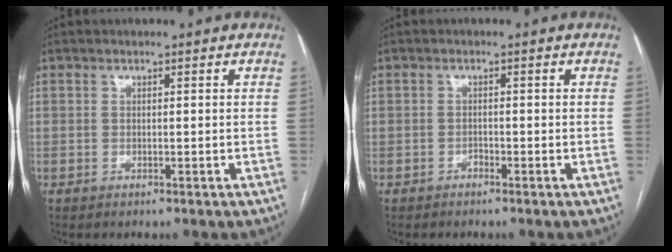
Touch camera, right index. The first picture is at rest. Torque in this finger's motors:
{"motor_torque": [0.01, 0.02, -0.04, 0.00]}